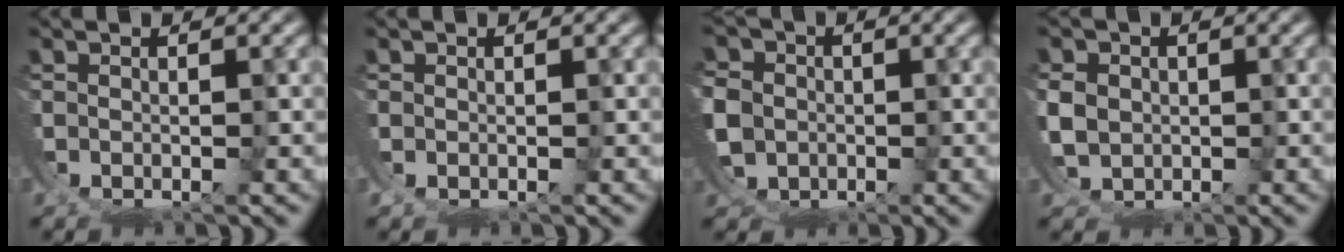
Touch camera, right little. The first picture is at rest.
{"total": 0.6, "force": [0.2, 0.5, 0.3], "torque": [-0.012, 0.000, 0.003]}
{"total": 9.4, "force": [-0.4, 8.4, 4.3], "torque": [-0.101, -0.025, -0.006]}
{"total": 2.2, "force": [0.3, 1.7, 1.4], "torque": [-0.034, -0.016, 0.019]}